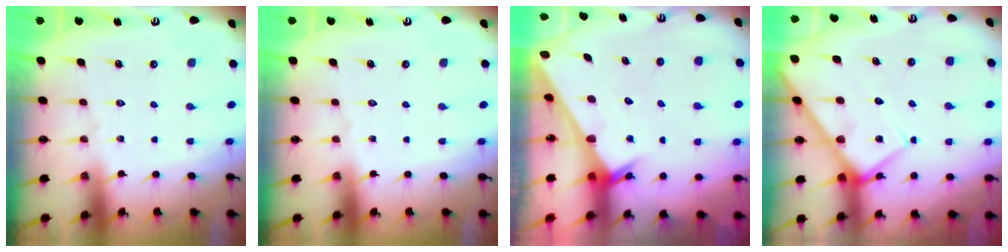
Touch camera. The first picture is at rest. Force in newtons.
{"total": 0.0}
{"total": 2.3, "press": 2.3, "slide": 0.1}
{"total": 9.3, "press": 9.2, "slide": 1.0}